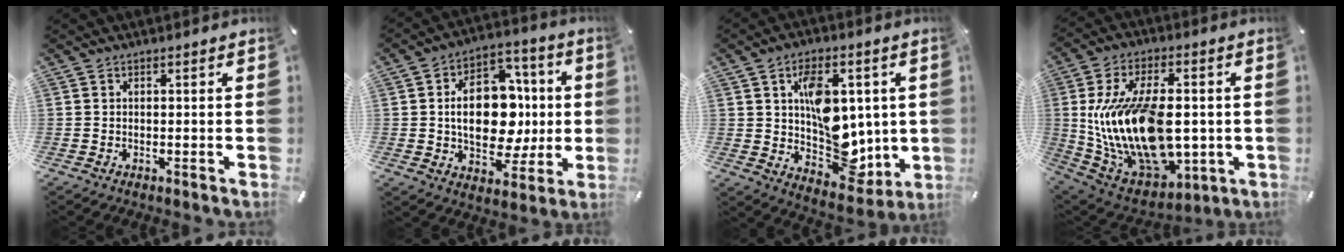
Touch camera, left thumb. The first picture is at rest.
{"total": 18.0, "force": [-0.3, 12.5, 12.9], "torque": [-0.214, -0.001, -0.003]}
{"total": 15.1, "force": [2.0, 10.7, 10.4], "torque": [-0.135, -0.009, 0.046]}
{"total": 23.7, "force": [0.1, 14.5, 18.8], "torque": [-0.386, -0.016, 0.017]}